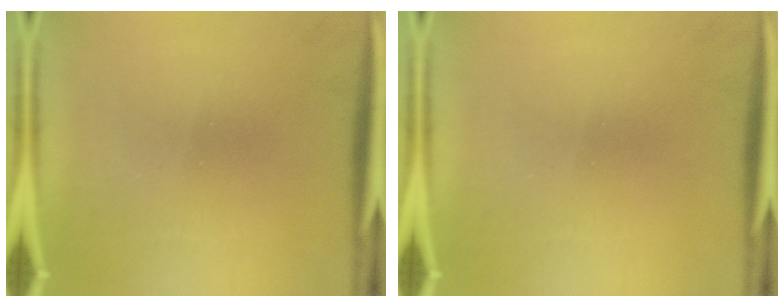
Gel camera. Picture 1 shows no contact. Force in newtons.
{"total": 0.0}